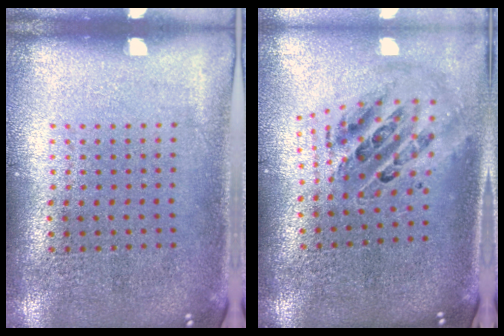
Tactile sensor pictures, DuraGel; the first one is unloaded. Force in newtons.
{"total": 1.4, "press": 1.2, "slide": 0.6}